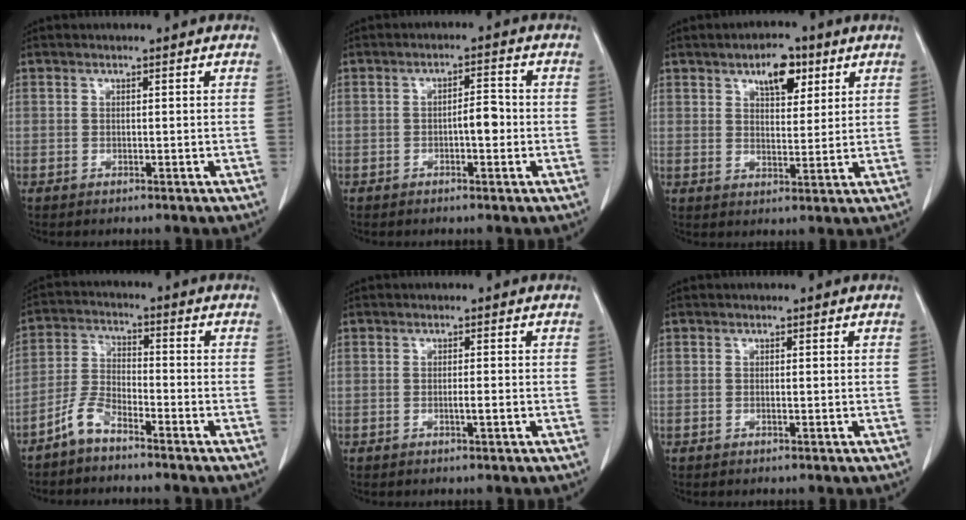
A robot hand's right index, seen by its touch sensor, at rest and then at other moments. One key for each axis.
{"total": 3.3, "fx": -0.7, "fy": 1.1, "fz": 3.1, "tx": -0.043, "ty": 0.009, "tz": -0.008}
{"total": 6.5, "fx": 3.6, "fy": 3.0, "fz": 4.5, "tx": -0.069, "ty": 0.005, "tz": 0.056}
{"total": 5.3, "fx": -4.2, "fy": 1.5, "fz": 2.7, "tx": -0.067, "ty": 0.001, "tz": -0.090}
{"total": 1.3, "fx": -0.3, "fy": 0.0, "fz": 1.3, "tx": -0.022, "ty": 0.001, "tz": -0.004}
{"total": 0.0}